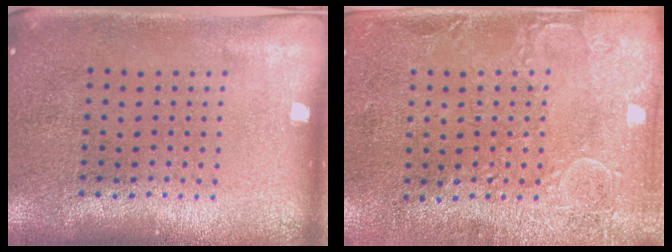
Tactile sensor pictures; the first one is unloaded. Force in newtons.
{"total": 2.9, "press": 2.4, "slide": 1.6}